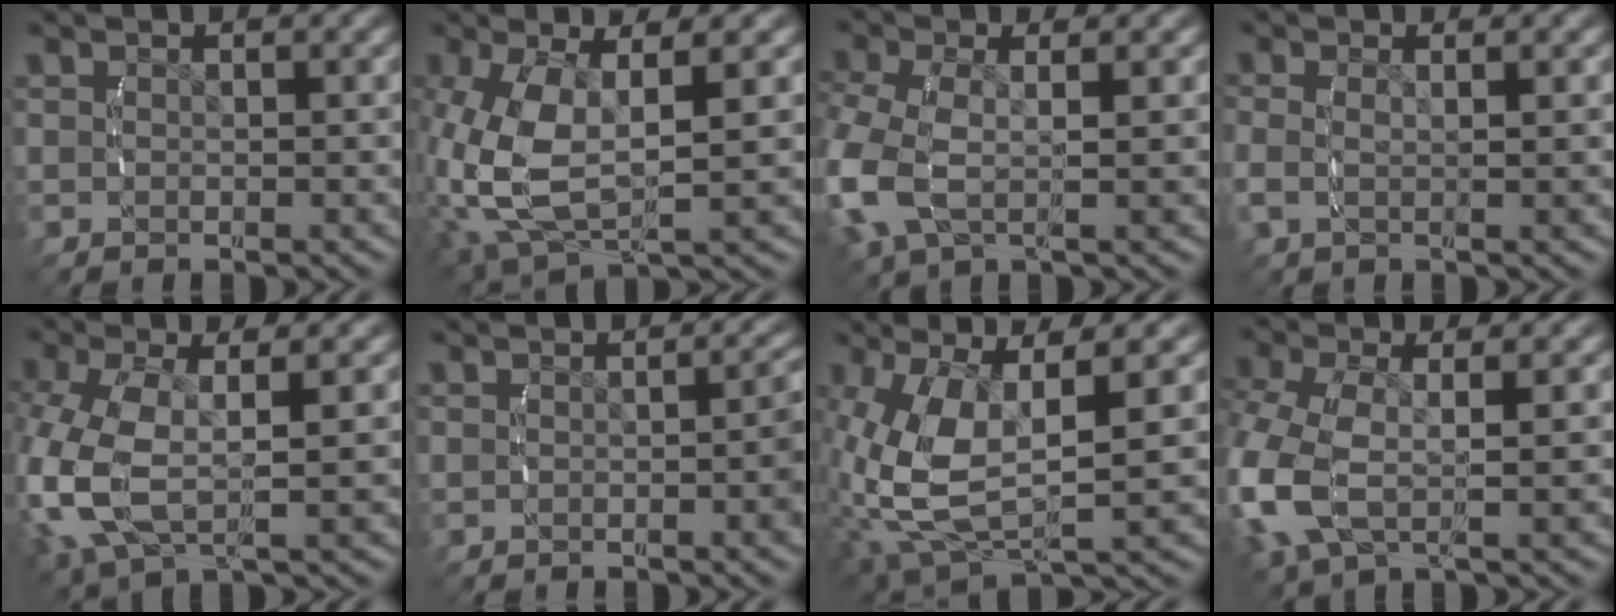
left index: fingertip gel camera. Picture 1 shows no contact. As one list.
[{"total": 9.2, "force": [-0.2, 6.0, 7.0], "torque": [-0.173, -0.031, 0.012]}, {"total": 5.2, "force": [-0.5, 3.7, 3.6], "torque": [-0.127, -0.025, -0.002]}, {"total": 2.1, "force": [-0.1, 1.2, 1.7], "torque": [-0.049, -0.014, 0.000]}, {"total": 7.6, "force": [-0.2, 5.3, 5.5], "torque": [-0.155, -0.026, 0.002]}, {"total": 2.9, "force": [0.1, 1.0, 2.7], "torque": [-0.021, 0.010, -0.005]}, {"total": 10.2, "force": [-0.9, 6.5, 7.9], "torque": [-0.189, -0.035, 0.004]}, {"total": 7.0, "force": [-0.7, 5.3, 4.5], "torque": [-0.157, -0.032, -0.006]}]